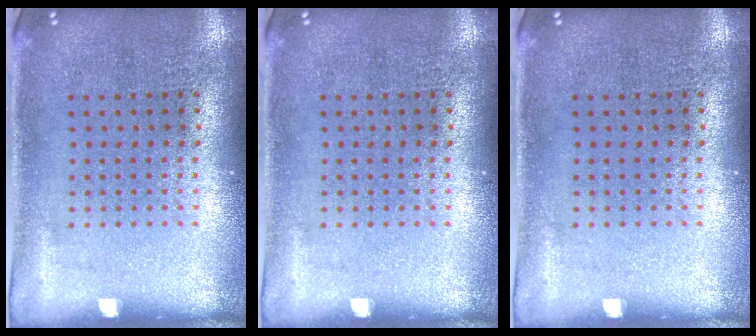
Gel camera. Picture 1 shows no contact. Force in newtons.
{"total": 0.0}
{"total": 0.0}